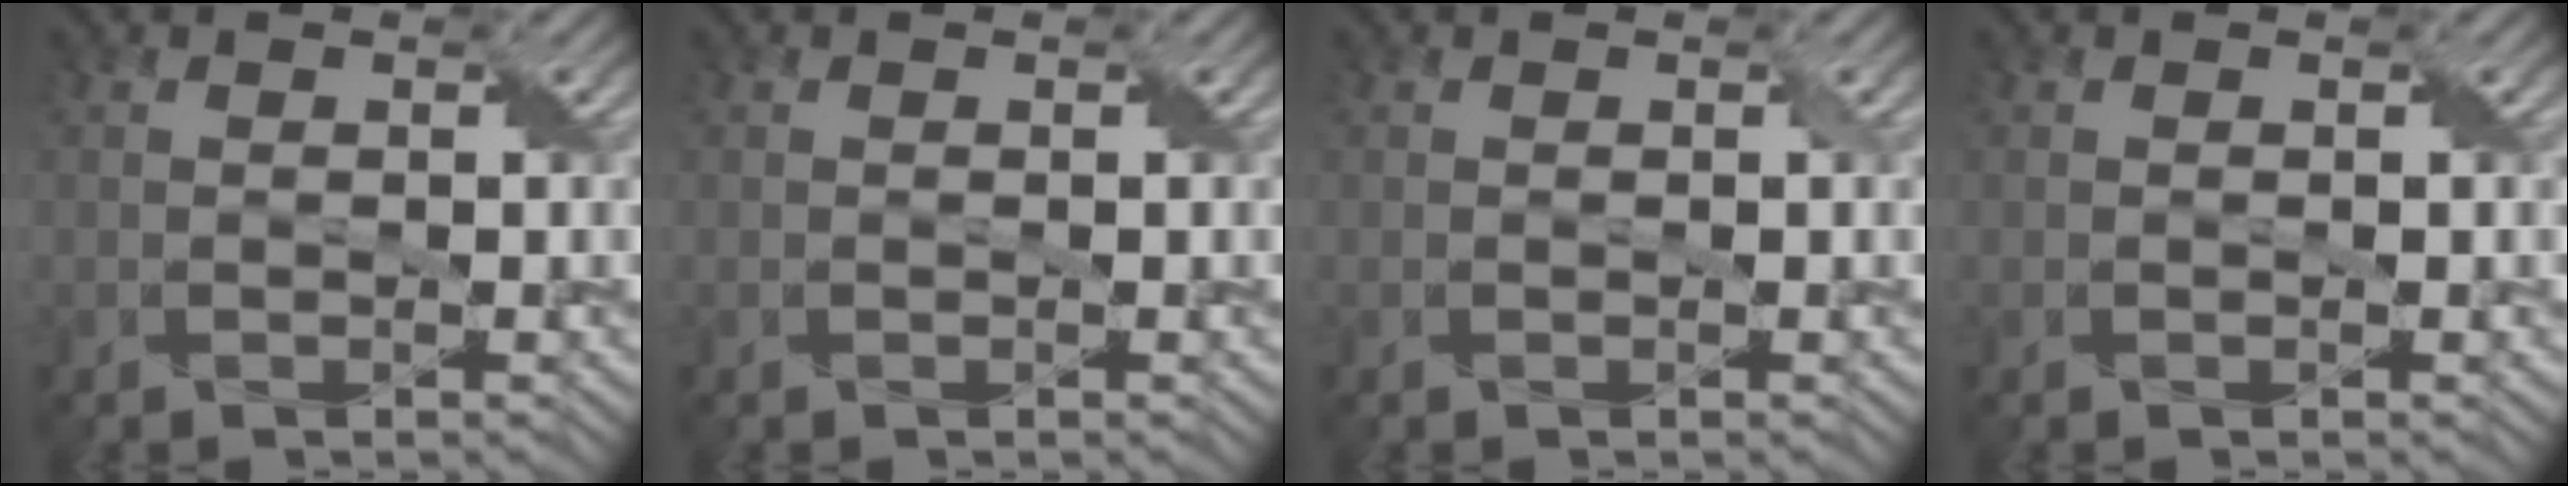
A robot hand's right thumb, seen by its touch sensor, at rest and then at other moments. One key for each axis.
{"total": 0.0}
{"total": 0.0}
{"total": 0.0}